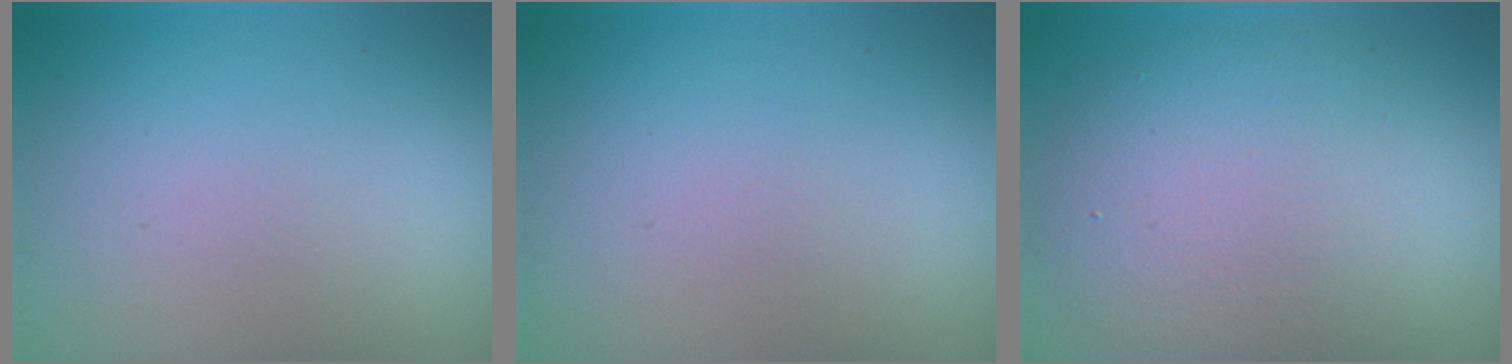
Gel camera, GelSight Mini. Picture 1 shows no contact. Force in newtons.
{"total": 0.0}
{"total": 8.8, "press": 8.8, "slide": 0.5}